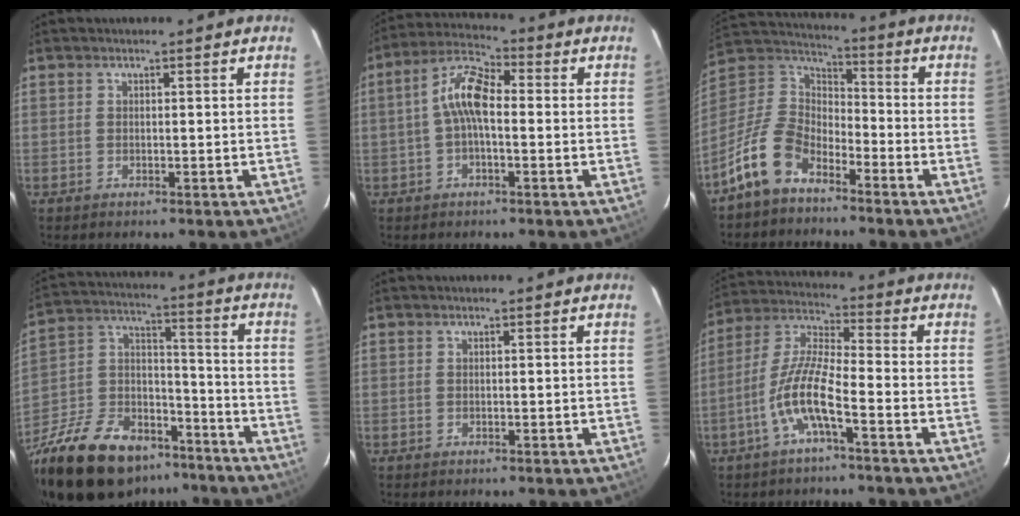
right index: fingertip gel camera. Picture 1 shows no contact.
{"total": 7.8, "force": [-0.3, 3.3, 7.1], "torque": [-0.150, 0.027, -0.011]}
{"total": 13.3, "force": [-8.3, 7.5, 7.2], "torque": [-0.170, 0.015, -0.164]}
{"total": 29.7, "force": [-20.8, 14.8, 15.1], "torque": [-0.334, 0.012, -0.323]}
{"total": 0.0}
{"total": 9.6, "force": [-4.4, 1.4, 8.4], "torque": [-0.188, 0.006, -0.090]}